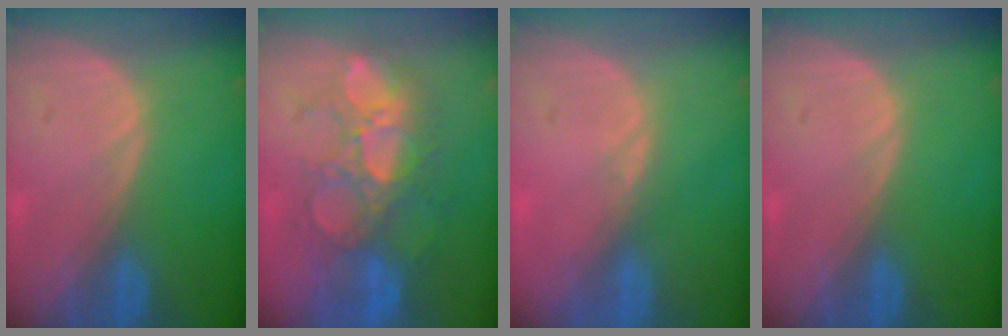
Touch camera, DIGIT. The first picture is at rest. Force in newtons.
{"total": 10.5, "press": 9.3, "slide": 4.8}
{"total": 0.9, "press": 0.8, "slide": 0.3}
{"total": 0.0}